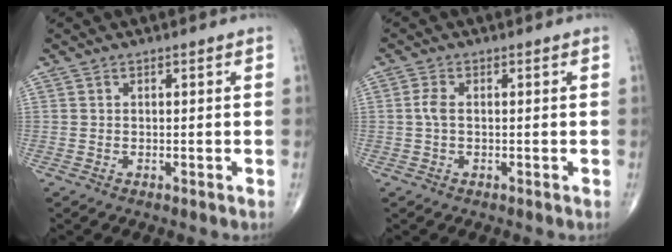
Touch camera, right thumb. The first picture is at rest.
{"total": 2.0, "force": [0.0, 1.0, 1.8], "torque": [-0.043, 0.001, -0.004]}